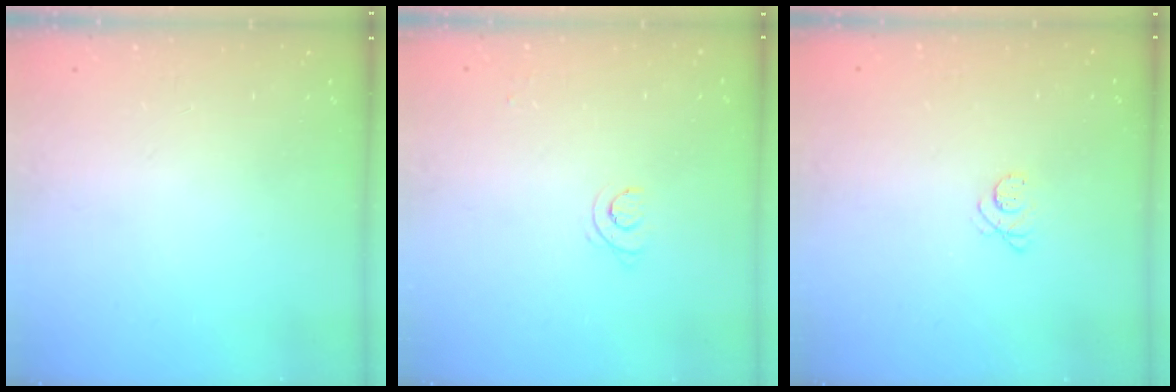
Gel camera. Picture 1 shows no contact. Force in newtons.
{"total": 3.8, "press": 3.8, "slide": 0.6}
{"total": 2.8, "press": 2.7, "slide": 0.3}